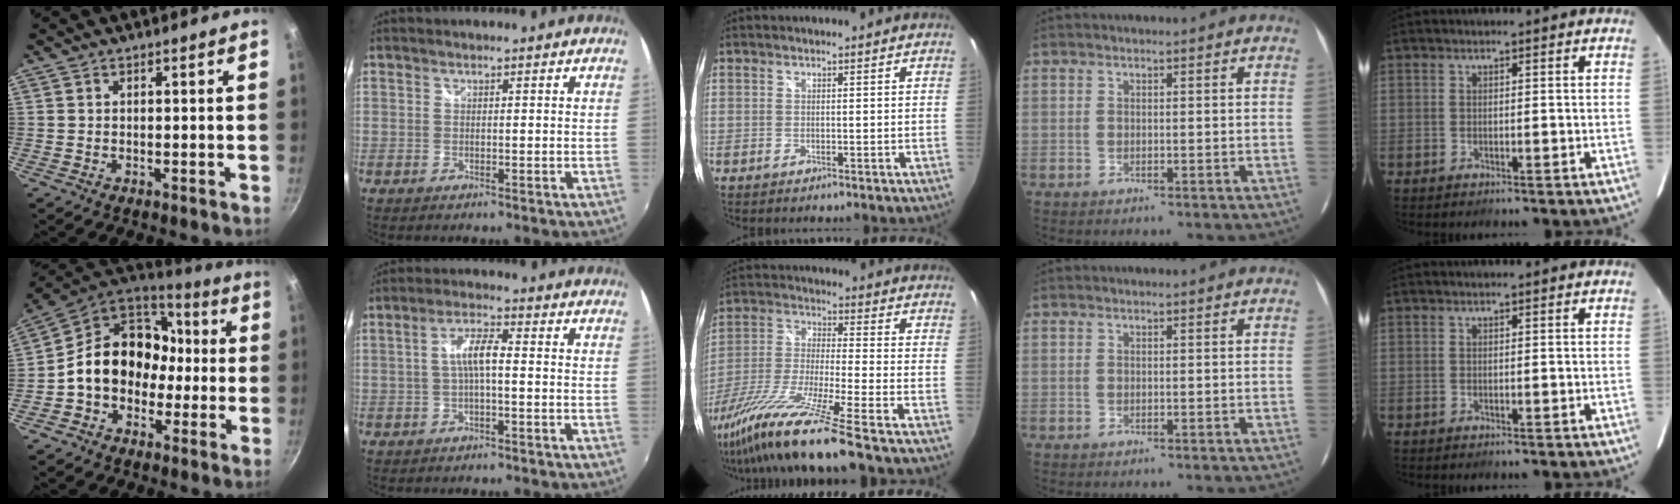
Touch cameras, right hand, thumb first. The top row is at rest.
{"thumb": {"total": 16.5, "force": [-1.1, 13.3, 9.6], "torque": [-0.113, 0.059, -0.029]}, "index": {"total": 4.8, "force": [-0.6, 1.0, 4.7], "torque": [-0.091, 0.012, -0.009]}, "middle": {"total": 17.5, "force": [-13.8, -2.1, 10.7], "torque": [-0.211, -0.049, -0.251]}}